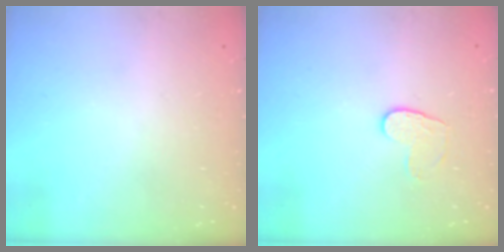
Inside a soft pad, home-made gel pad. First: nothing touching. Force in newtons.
{"total": 5.8, "press": 5.7, "slide": 0.5}